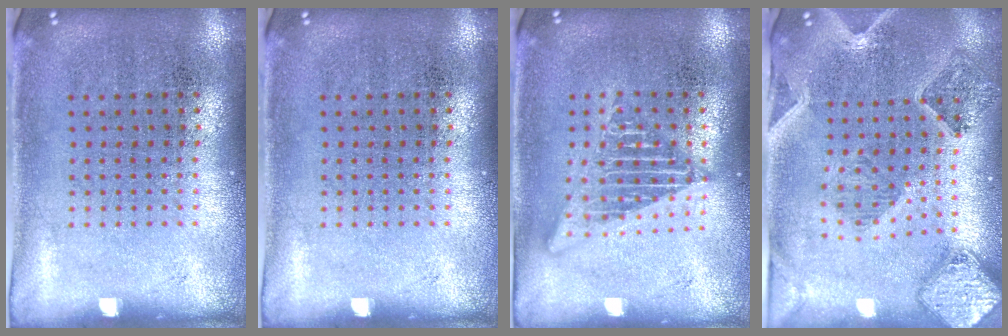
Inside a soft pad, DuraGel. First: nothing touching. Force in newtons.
{"total": 0.0}
{"total": 2.3, "press": 2.3, "slide": 0.1}
{"total": 1.7, "press": 1.6, "slide": 0.4}